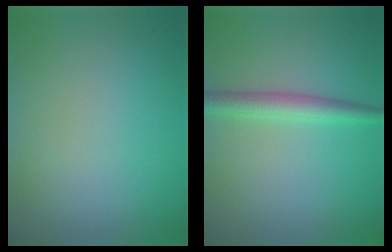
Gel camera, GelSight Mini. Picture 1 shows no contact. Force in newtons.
{"total": 2.6, "press": 2.6, "slide": 0.0}